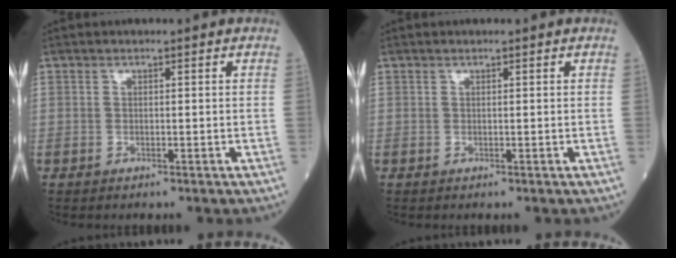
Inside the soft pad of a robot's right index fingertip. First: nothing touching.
{"total": 0.0}